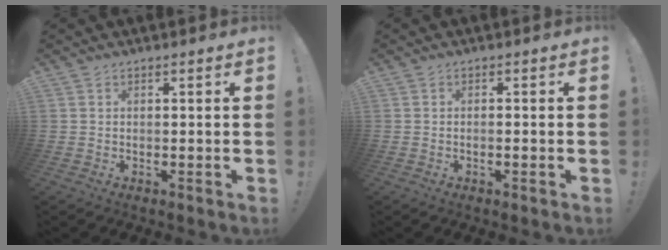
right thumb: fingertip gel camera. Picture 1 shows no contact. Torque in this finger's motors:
{"motor_torque": [0.08, 0.10, -0.10, 0.05, -0.01]}